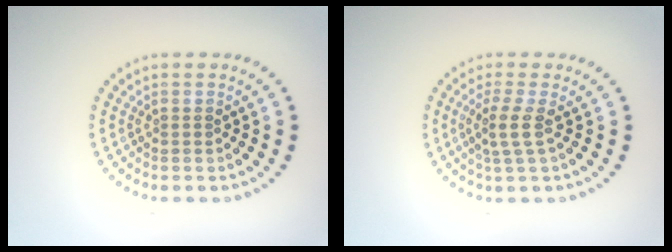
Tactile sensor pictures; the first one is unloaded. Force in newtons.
{"total": 2.1, "press": 1.6, "slide": 1.4}